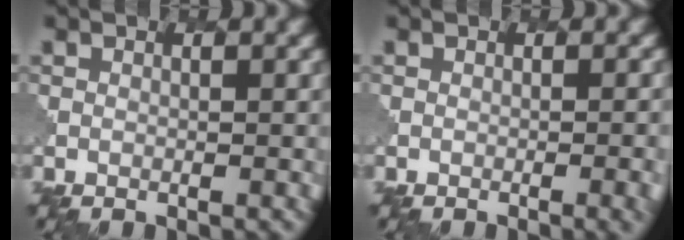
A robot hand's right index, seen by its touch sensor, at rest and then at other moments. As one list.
[{"total": 3.2, "force": [-0.9, 1.4, 2.8], "torque": [-0.008, 0.011, -0.011]}]